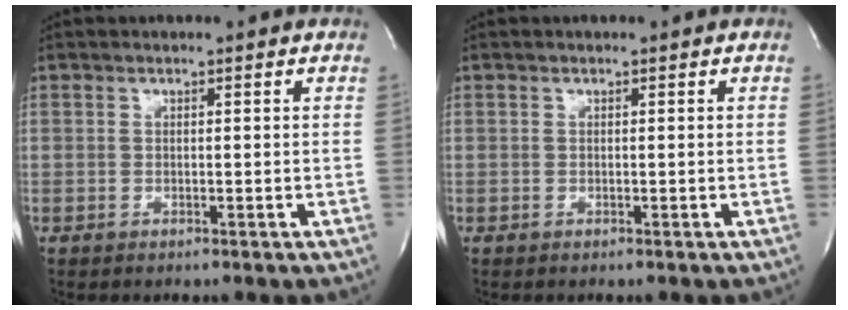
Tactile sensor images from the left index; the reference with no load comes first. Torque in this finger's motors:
{"motor_torque": [-0.02, 0.02, 0.00, 0.00]}